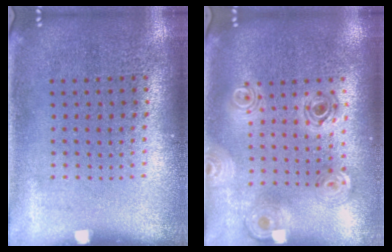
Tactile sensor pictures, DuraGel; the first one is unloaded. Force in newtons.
{"total": 1.0, "press": 1.0, "slide": 0.2}